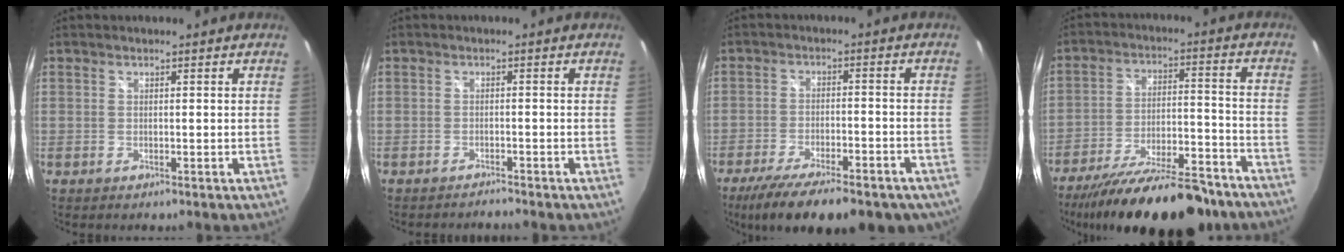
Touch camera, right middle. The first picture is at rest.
{"total": 1.9, "force": [-1.9, -0.1, 0.2], "torque": [-0.012, -0.007, -0.030]}
{"total": 21.1, "force": [-15.6, 7.0, 12.3], "torque": [-0.218, -0.044, -0.215]}
{"total": 23.3, "force": [-19.0, 5.8, 12.1], "torque": [-0.211, -0.032, -0.276]}